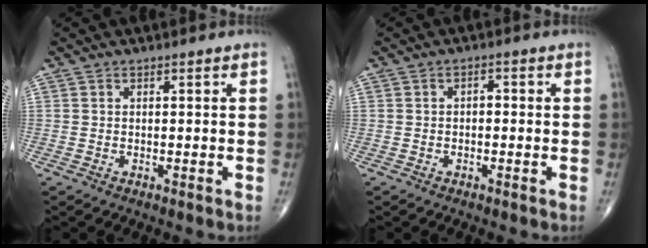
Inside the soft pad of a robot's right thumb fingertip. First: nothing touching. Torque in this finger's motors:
{"motor_torque": [-0.10, 0.05, 0.11, 0.17, 0.03]}